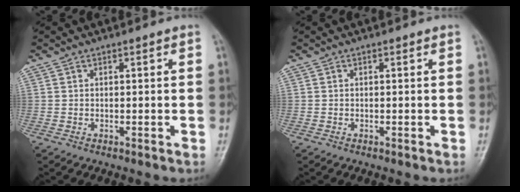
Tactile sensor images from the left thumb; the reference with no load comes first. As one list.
[{"total": 0.0}]